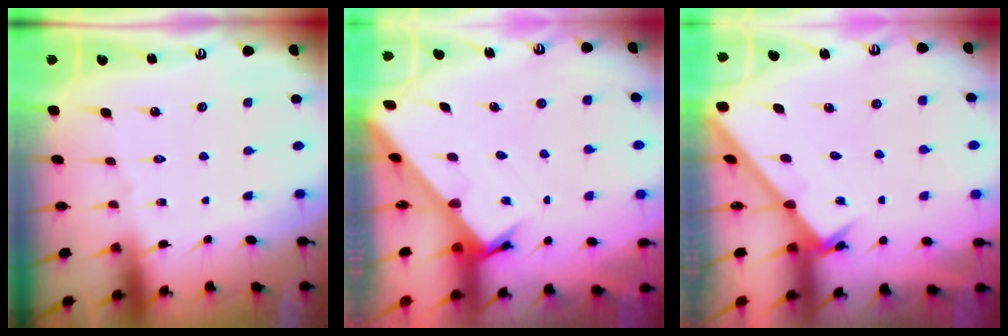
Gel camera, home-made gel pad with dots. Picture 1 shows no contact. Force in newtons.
{"total": 2.6, "press": 2.6, "slide": 0.2}
{"total": 2.3, "press": 2.2, "slide": 0.2}